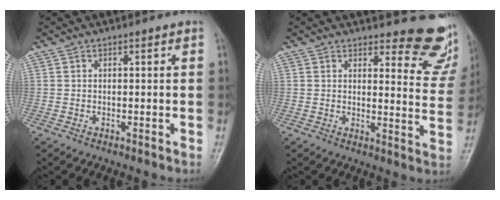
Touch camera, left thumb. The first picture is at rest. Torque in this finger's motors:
{"motor_torque": [4.74, 0.27, 0.44, -0.58, 0.00]}